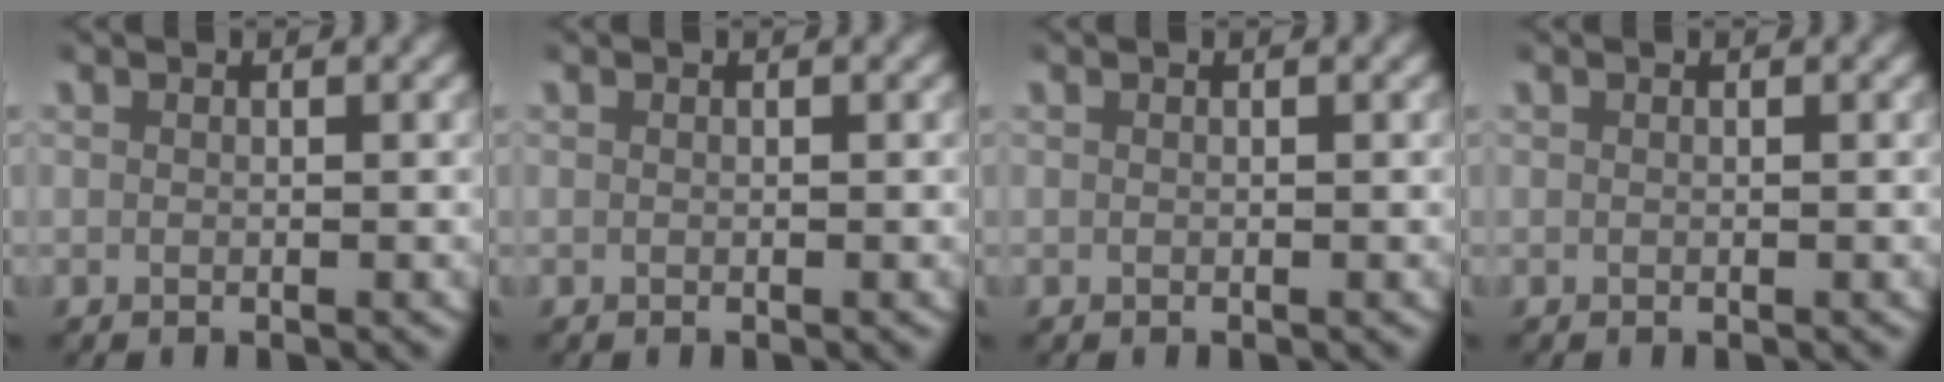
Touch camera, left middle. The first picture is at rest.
{"total": 0.0}
{"total": 0.0}
{"total": 0.0}